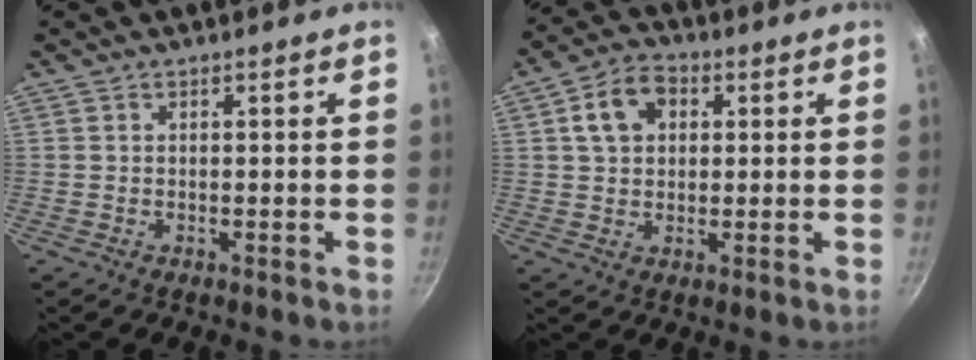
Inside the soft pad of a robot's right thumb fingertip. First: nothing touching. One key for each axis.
{"total": 8.3, "fx": 2.2, "fy": 6.2, "fz": 5.1, "tx": -0.064, "ty": 0.014, "tz": 0.029}